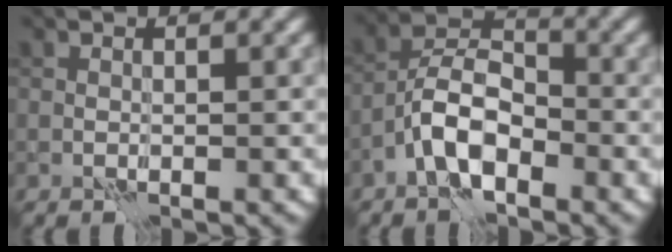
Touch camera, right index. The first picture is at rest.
{"total": 5.4, "force": [-3.2, 2.5, 3.6], "torque": [-0.059, 0.010, -0.067]}